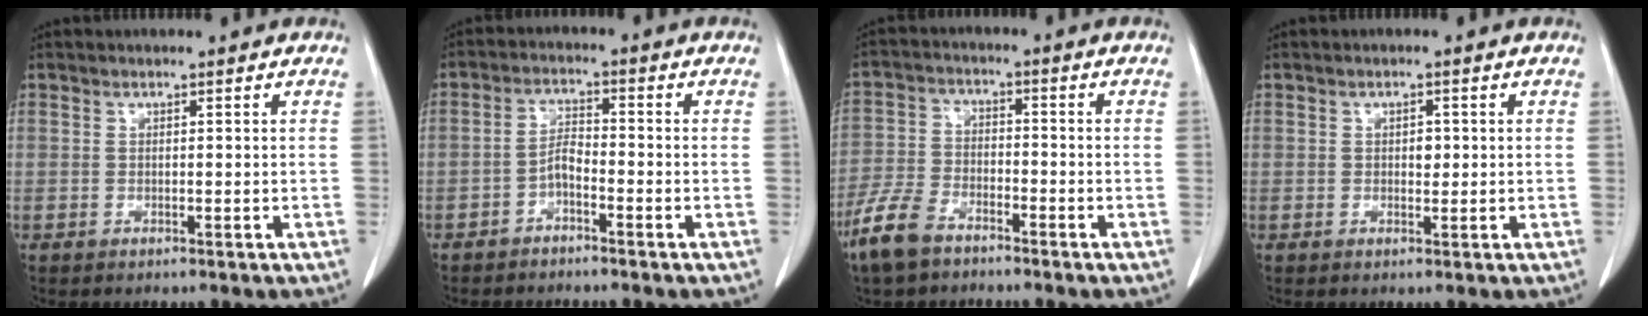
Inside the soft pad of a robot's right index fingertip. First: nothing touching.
{"total": 3.0, "force": [-1.9, 0.9, 2.1], "torque": [-0.041, 0.007, -0.039]}
{"total": 7.5, "force": [-5.5, 3.5, 3.7], "torque": [-0.093, -0.005, -0.112]}
{"total": 1.4, "force": [0.1, 0.9, 1.1], "torque": [-0.015, 0.001, 0.003]}